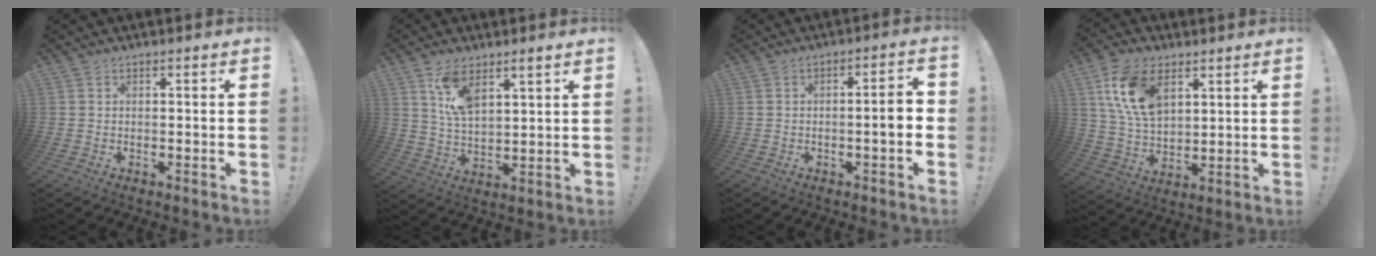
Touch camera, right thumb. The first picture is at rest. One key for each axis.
{"total": 9.5, "fx": 5.8, "fy": 4.1, "fz": 6.2, "tx": -0.108, "ty": -0.022, "tz": 0.106}
{"total": 5.0, "fx": -1.0, "fy": 0.3, "fz": 4.9, "tx": -0.074, "ty": 0.002, "tz": -0.021}
{"total": 16.0, "fx": 7.1, "fy": 10.0, "fz": 10.4, "tx": -0.203, "ty": -0.018, "tz": 0.133}